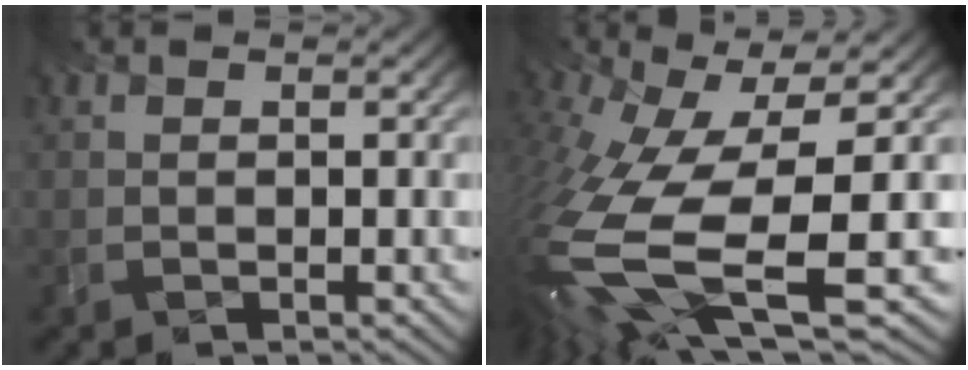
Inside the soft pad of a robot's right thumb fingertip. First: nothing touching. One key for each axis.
{"total": 14.7, "fx": -5.9, "fy": 6.1, "fz": 12.1, "tx": -0.312, "ty": -0.056, "tz": -0.067}